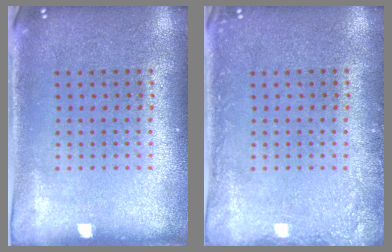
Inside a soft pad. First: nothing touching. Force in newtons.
{"total": 1.4, "press": 1.4, "slide": 0.2}